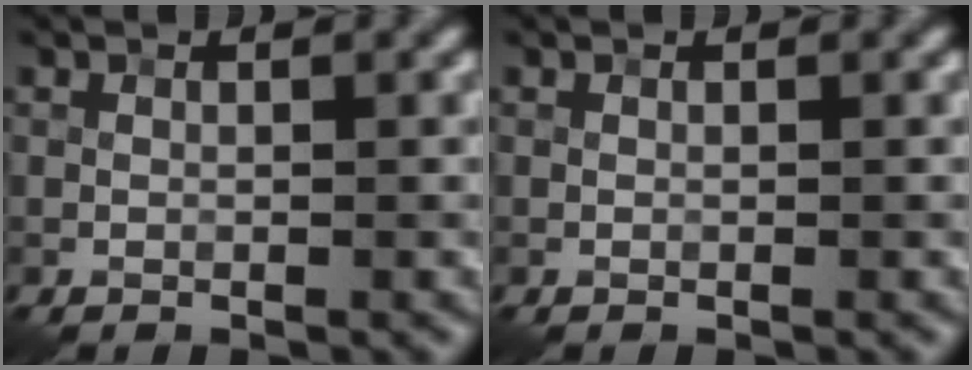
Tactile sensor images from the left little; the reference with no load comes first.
{"total": 0.0}